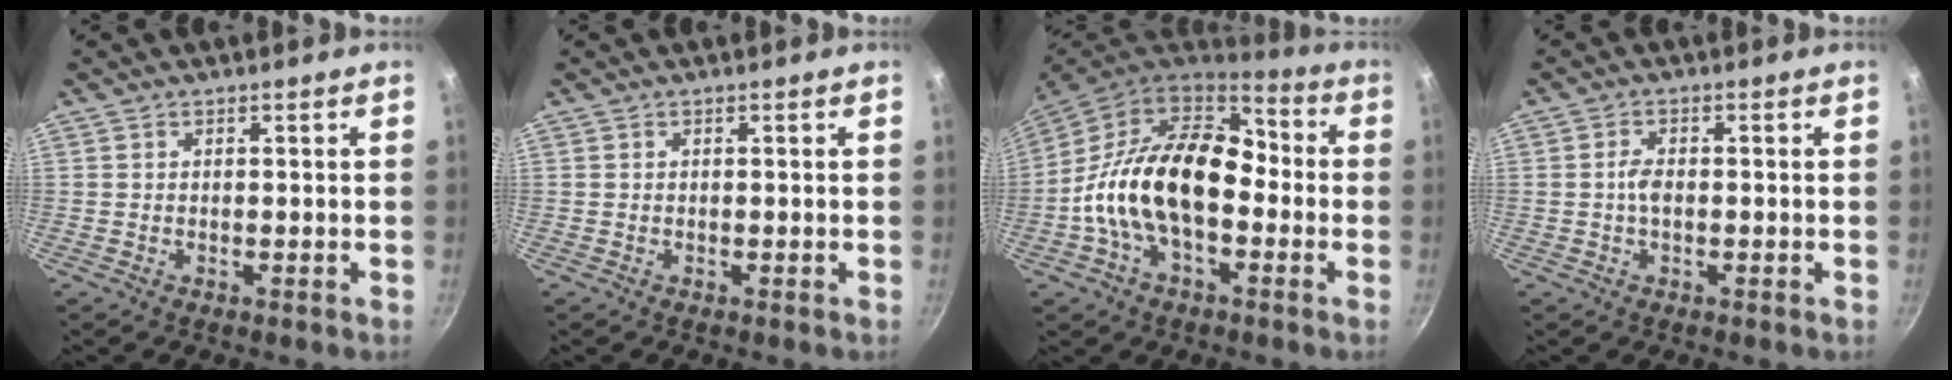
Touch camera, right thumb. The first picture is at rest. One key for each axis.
{"total": 0.0}
{"total": 21.0, "fx": -2.4, "fy": 13.0, "fz": 16.3, "tx": -0.256, "ty": 0.048, "tz": -0.058}
{"total": 2.5, "fx": -0.3, "fy": 1.4, "fz": 2.0, "tx": -0.039, "ty": 0.008, "tz": -0.008}